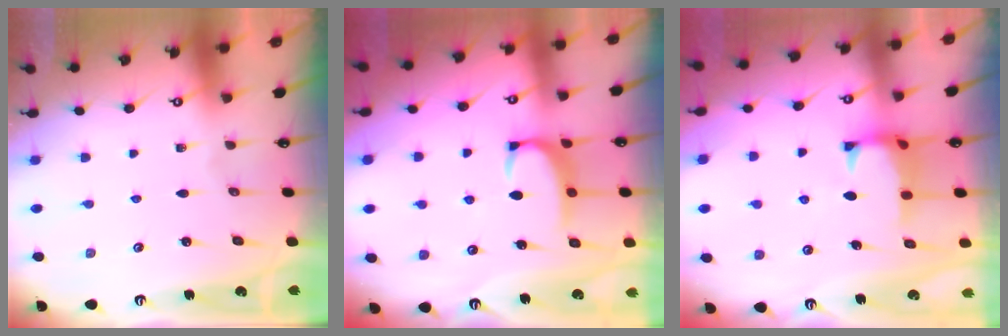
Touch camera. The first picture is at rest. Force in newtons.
{"total": 2.3, "press": 2.3, "slide": 0.6}
{"total": 1.0, "press": 0.7, "slide": 0.8}